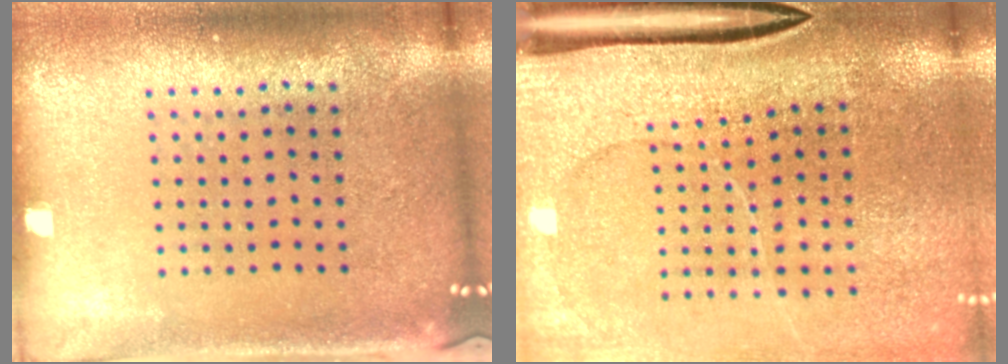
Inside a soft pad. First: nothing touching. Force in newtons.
{"total": 4.0, "press": 3.3, "slide": 2.3}